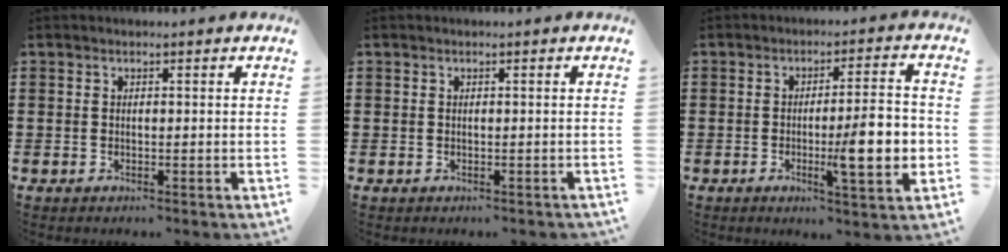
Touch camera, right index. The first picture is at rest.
{"total": 0.6, "force": [-0.1, 0.6, 0.0], "torque": [-0.001, 0.004, -0.004]}
{"total": 10.2, "force": [-1.8, 2.0, 9.8], "torque": [-0.135, -0.008, -0.030]}